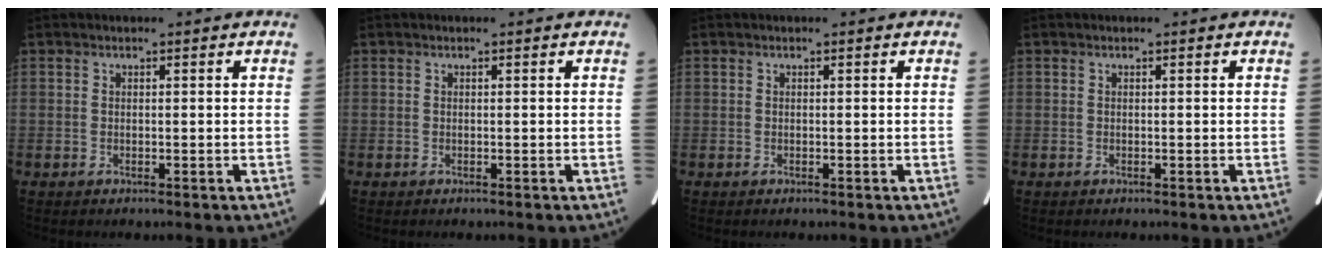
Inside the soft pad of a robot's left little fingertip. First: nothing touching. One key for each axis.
{"total": 0.0}
{"total": 0.0}
{"total": 0.0}